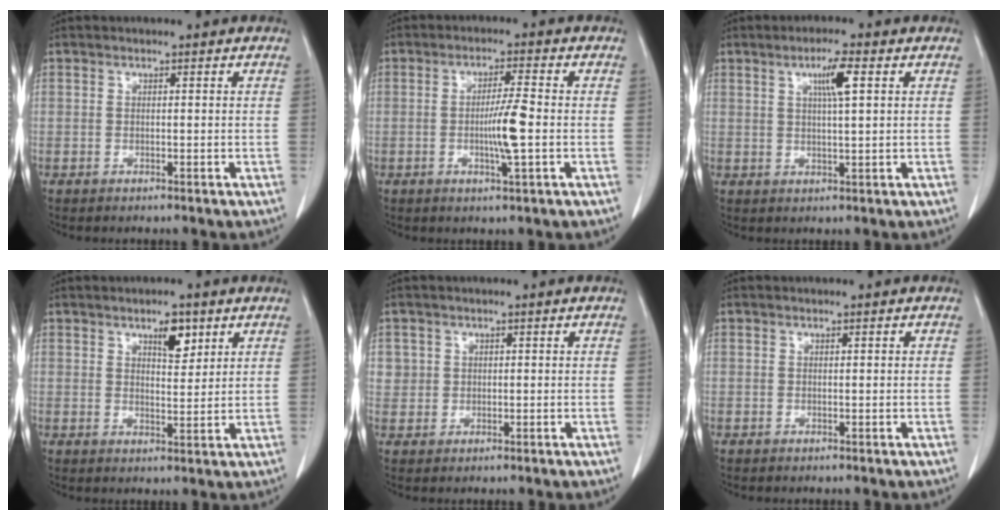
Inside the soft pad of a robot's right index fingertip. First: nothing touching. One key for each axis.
{"total": 5.7, "fx": -0.8, "fy": -0.1, "fz": 5.6, "tx": -0.098, "ty": -0.006, "tz": -0.014}
{"total": 4.5, "fx": 1.7, "fy": 0.2, "fz": 4.2, "tx": -0.073, "ty": 0.001, "tz": 0.028}
{"total": 4.3, "fx": 2.5, "fy": 1.6, "fz": 3.1, "tx": -0.048, "ty": -0.003, "tz": 0.041}
{"total": 2.3, "fx": 0.8, "fy": 2.2, "fz": 0.1, "tx": 0.019, "ty": 0.004, "tz": 0.014}
{"total": 0.0}